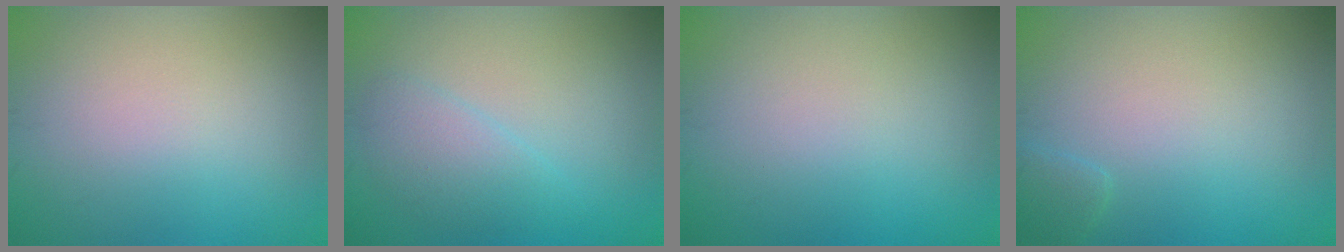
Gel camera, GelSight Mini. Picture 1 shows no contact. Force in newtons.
{"total": 2.5, "press": 2.5, "slide": 0.2}
{"total": 0.0}
{"total": 1.0, "press": 1.0, "slide": 0.1}